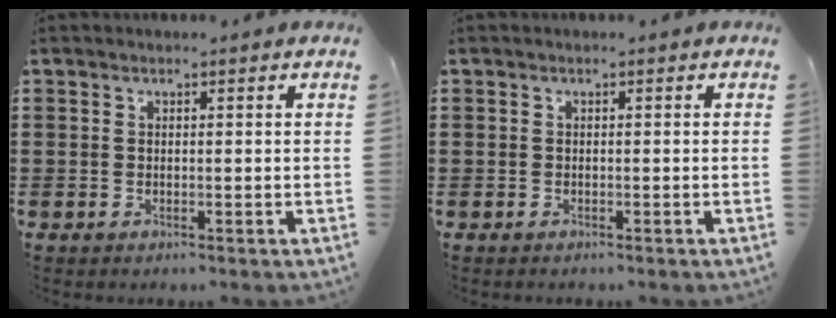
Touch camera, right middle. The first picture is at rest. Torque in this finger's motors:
{"motor_torque": [-1.30, 0.78, -0.47, -0.10]}